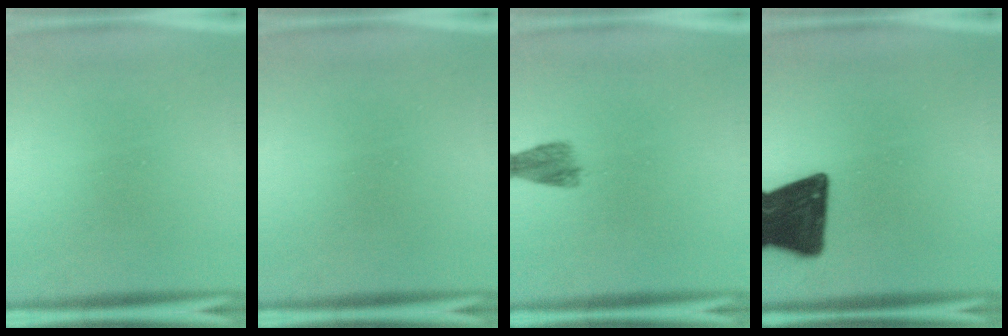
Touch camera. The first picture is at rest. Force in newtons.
{"total": 0.0}
{"total": 2.1}
{"total": 17.7}